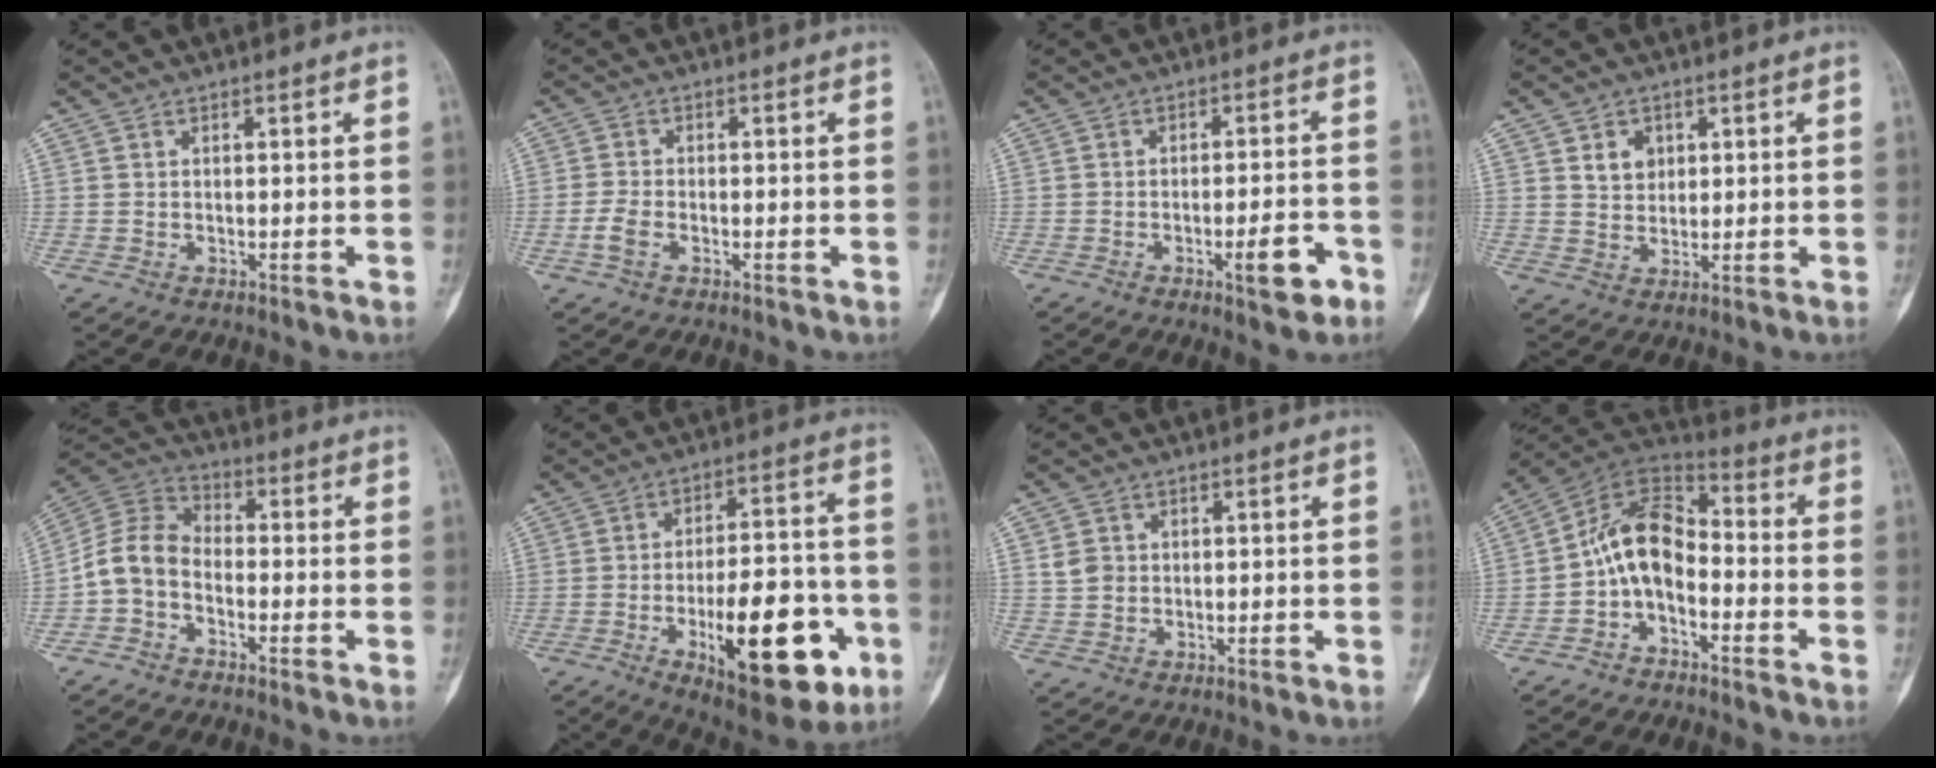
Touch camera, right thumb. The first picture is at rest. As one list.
[{"total": 3.3, "force": [-1.3, 2.0, 2.2], "torque": [-0.053, 0.008, -0.028]}, {"total": 7.0, "force": [-3.3, 2.0, 5.8], "torque": [-0.075, 0.018, -0.041]}, {"total": 4.2, "force": [1.6, 3.4, 1.9], "torque": [-0.012, -0.010, 0.031]}, {"total": 8.0, "force": [-2.7, 5.5, 5.1], "torque": [-0.095, 0.043, -0.072]}, {"total": 23.3, "force": [-8.0, 9.4, 19.7], "torque": [-0.257, 0.022, -0.104]}, {"total": 3.1, "force": [0.6, 2.8, 1.2], "torque": [-0.008, 0.004, 0.014]}, {"total": 10.9, "force": [-3.2, 6.9, 7.8], "torque": [-0.128, 0.072, -0.072]}]